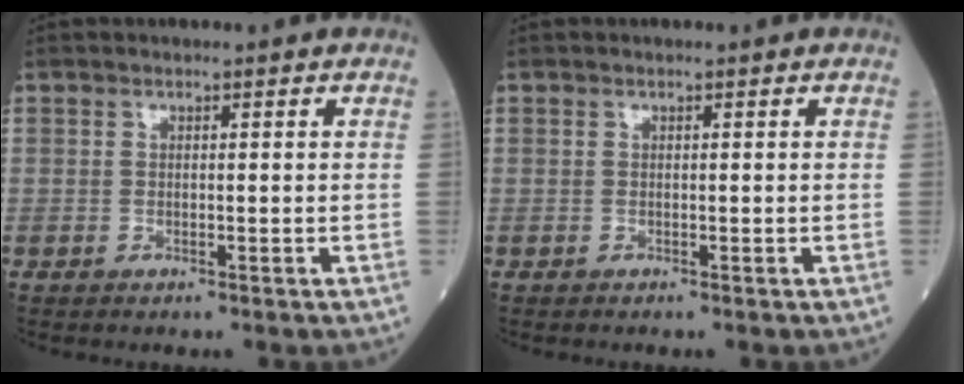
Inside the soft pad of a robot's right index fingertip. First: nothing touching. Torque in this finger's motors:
{"motor_torque": [-0.03, -0.02, -0.01, 0.01]}